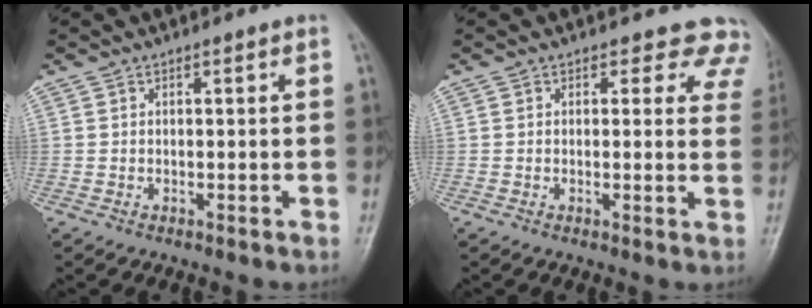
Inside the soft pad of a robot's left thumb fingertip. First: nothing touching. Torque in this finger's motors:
{"motor_torque": [0.11, 0.11, -0.02, -0.18, 0.05]}